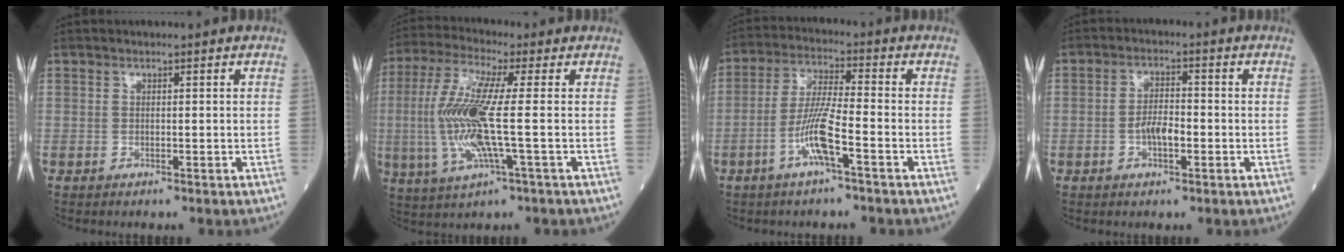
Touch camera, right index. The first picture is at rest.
{"total": 12.5, "force": [-0.7, 0.9, 12.4], "torque": [-0.276, 0.005, -0.017]}
{"total": 7.5, "force": [-3.2, 0.4, 6.8], "torque": [-0.138, 0.003, -0.062]}
{"total": 4.1, "force": [-1.1, 1.5, 3.6], "torque": [-0.071, 0.008, -0.018]}